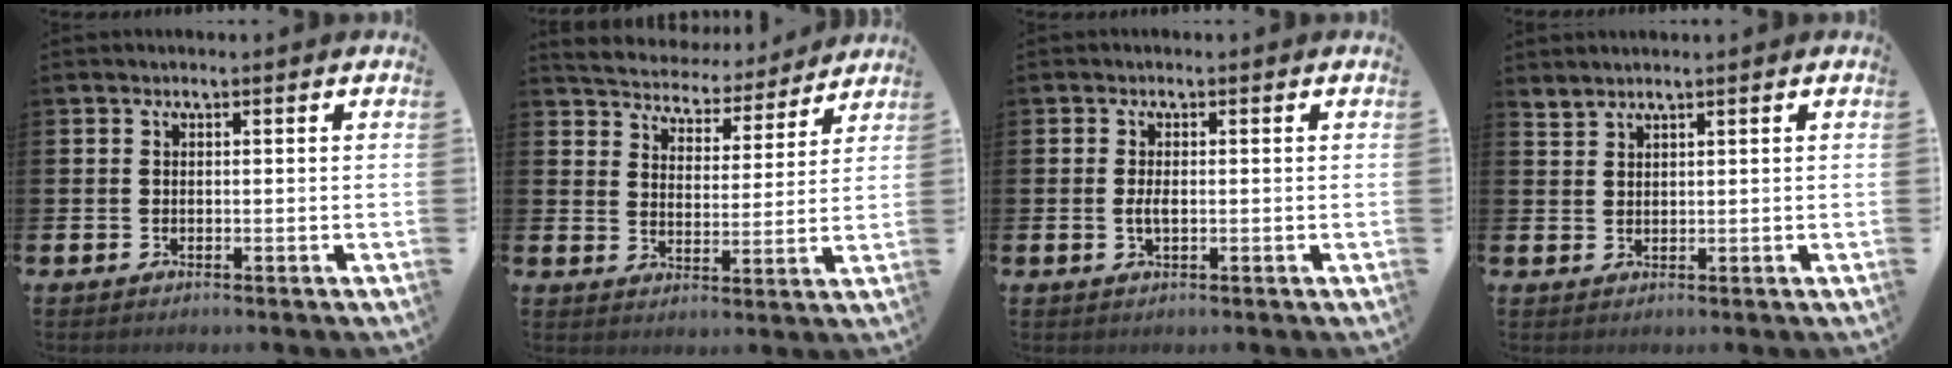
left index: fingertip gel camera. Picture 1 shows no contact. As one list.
[{"total": 5.1, "force": [5.0, 1.3, -0.2], "torque": [-0.025, -0.045, 0.083]}, {"total": 1.6, "force": [-0.3, 0.7, 1.4], "torque": [-0.028, 0.002, -0.006]}, {"total": 1.7, "force": [1.7, 0.1, 0.0], "torque": [0.003, -0.002, 0.031]}]